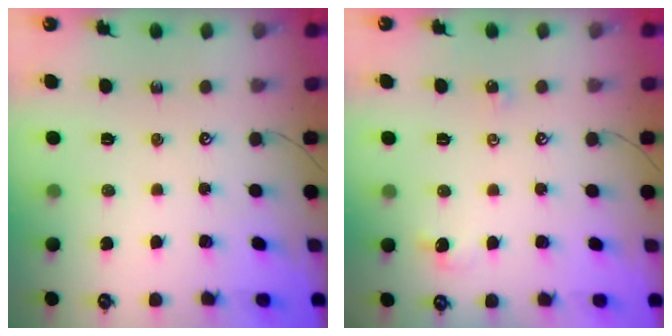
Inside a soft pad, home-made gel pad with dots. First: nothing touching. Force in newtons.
{"total": 1.7, "press": 1.6, "slide": 0.5}